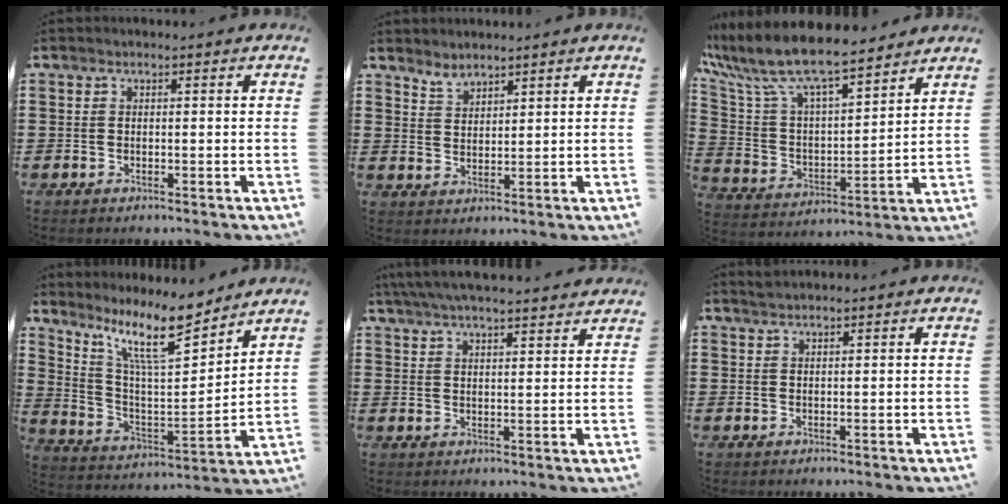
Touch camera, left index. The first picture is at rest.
{"total": 2.5, "force": [2.4, 0.6, 0.0], "torque": [-0.007, -0.007, 0.047]}
{"total": 9.4, "force": [8.1, 1.7, 4.6], "torque": [-0.125, -0.051, 0.138]}
{"total": 11.9, "force": [8.9, 2.7, 7.4], "torque": [-0.156, -0.042, 0.153]}
{"total": 4.8, "force": [4.5, 0.1, 1.7], "torque": [-0.048, -0.014, 0.081]}
{"total": 1.0, "force": [1.0, 0.2, 0.2], "torque": [-0.006, 0.000, 0.019]}